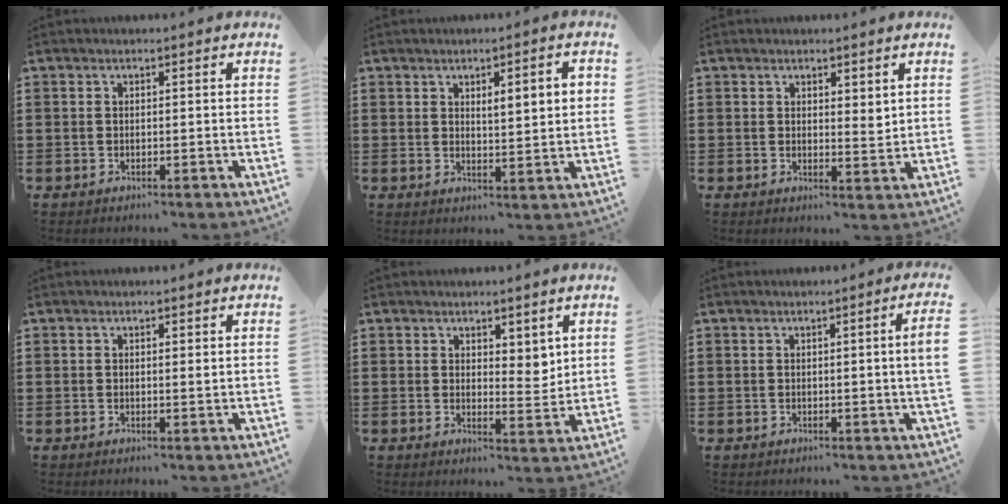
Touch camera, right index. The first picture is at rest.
{"total": 3.3, "force": [1.3, 0.6, 3.0], "torque": [-0.051, 0.001, 0.017]}
{"total": 2.3, "force": [1.8, 1.1, 0.9], "torque": [-0.013, 0.003, 0.032]}
{"total": 0.8, "force": [0.3, 0.2, 0.7], "torque": [-0.015, 0.003, 0.006]}
{"total": 3.6, "force": [2.8, 2.0, 1.0], "torque": [-0.012, -0.004, 0.049]}
{"total": 2.1, "force": [0.1, -0.8, 1.9], "torque": [-0.032, -0.009, -0.001]}